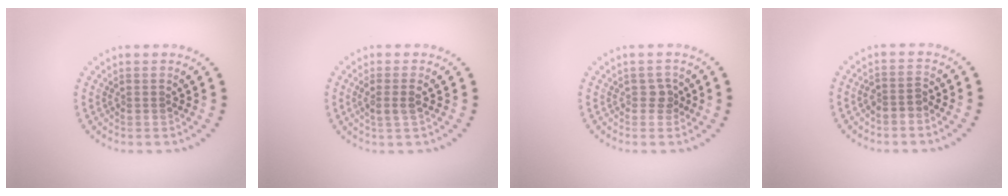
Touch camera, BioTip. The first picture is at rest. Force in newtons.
{"total": 1.6, "press": 1.4, "slide": 0.8}
{"total": 1.2, "press": 1.0, "slide": 0.6}
{"total": 1.6, "press": 1.2, "slide": 1.0}